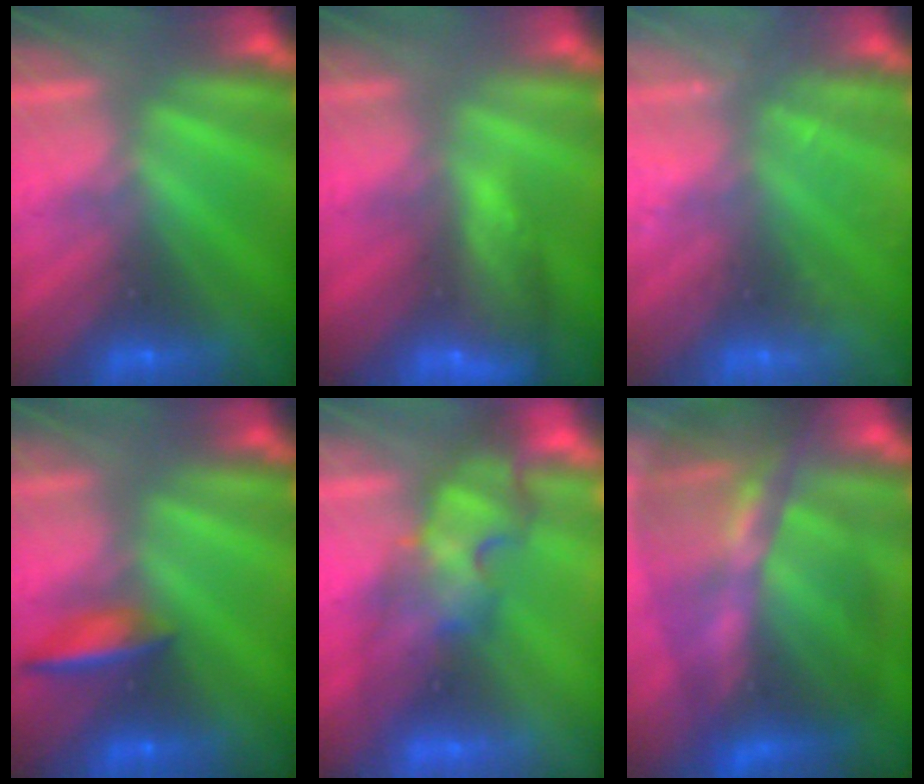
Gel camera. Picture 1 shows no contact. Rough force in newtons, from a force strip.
{"total": 8.6}
{"total": 2.7}
{"total": 7.5}
{"total": 3.9}
{"total": 11.1}